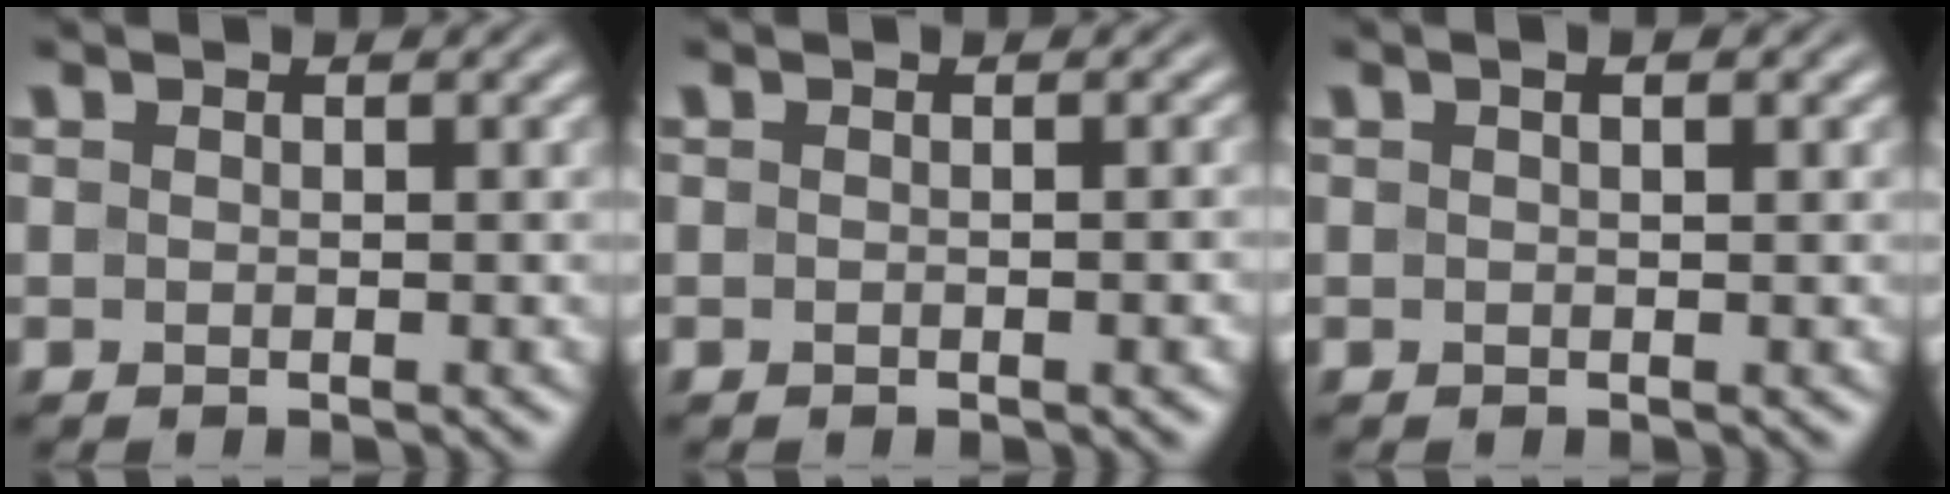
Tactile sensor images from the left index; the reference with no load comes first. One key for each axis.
{"total": 1.2, "fx": -0.4, "fy": 0.2, "fz": 1.1, "tx": -0.013, "ty": -0.001, "tz": -0.004}
{"total": 1.2, "fx": 0.6, "fy": 0.2, "fz": 1.1, "tx": -0.020, "ty": 0.001, "tz": 0.007}